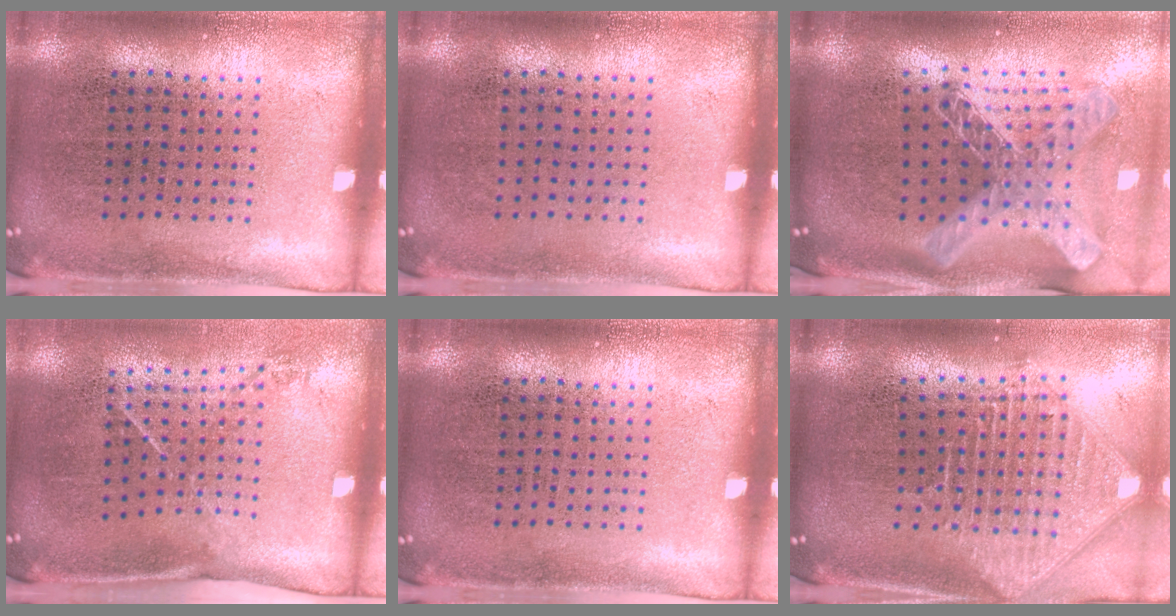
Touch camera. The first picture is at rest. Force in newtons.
{"total": 0.0}
{"total": 2.9, "press": 2.0, "slide": 2.1}
{"total": 1.5, "press": 1.0, "slide": 1.1}
{"total": 0.0}
{"total": 2.4, "press": 1.8, "slide": 1.5}